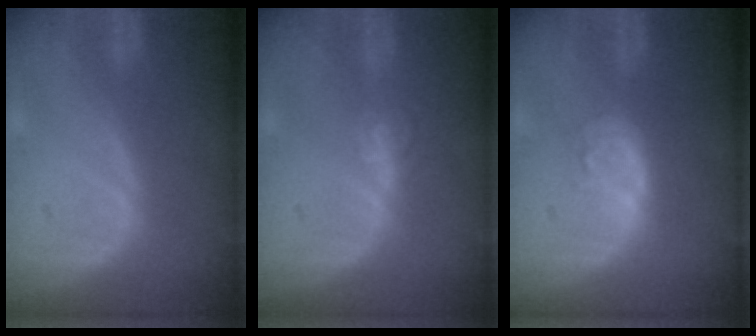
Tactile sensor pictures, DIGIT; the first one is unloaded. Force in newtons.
{"total": 4.1, "press": 3.7, "slide": 1.7}
{"total": 3.9, "press": 3.7, "slide": 1.2}